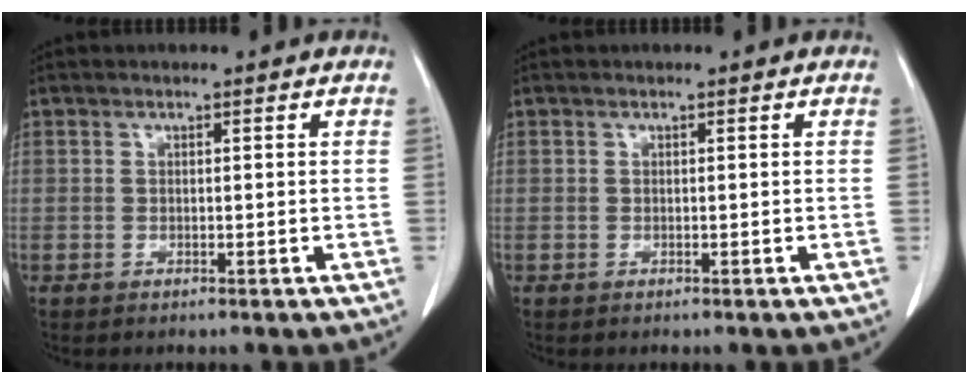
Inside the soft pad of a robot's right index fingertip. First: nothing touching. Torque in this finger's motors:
{"motor_torque": [0.00, 0.00, 0.01, 0.00]}